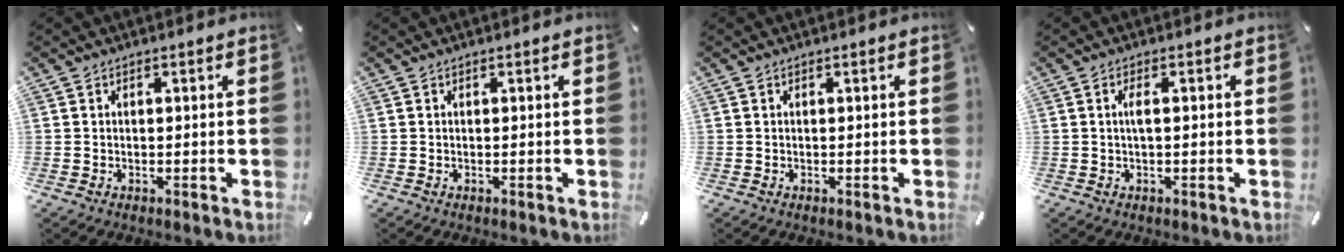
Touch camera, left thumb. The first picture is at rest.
{"total": 0.0}
{"total": 0.0}
{"total": 2.6, "force": [0.1, 0.7, 2.5], "torque": [-0.048, 0.003, 0.000]}